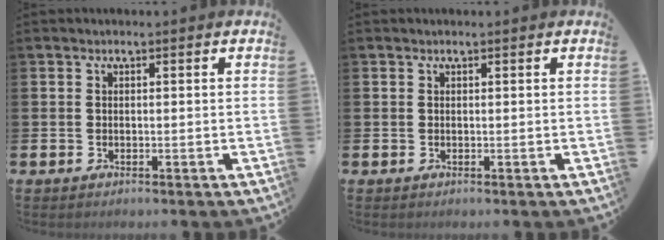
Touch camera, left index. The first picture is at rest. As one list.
[{"total": 0.0}]